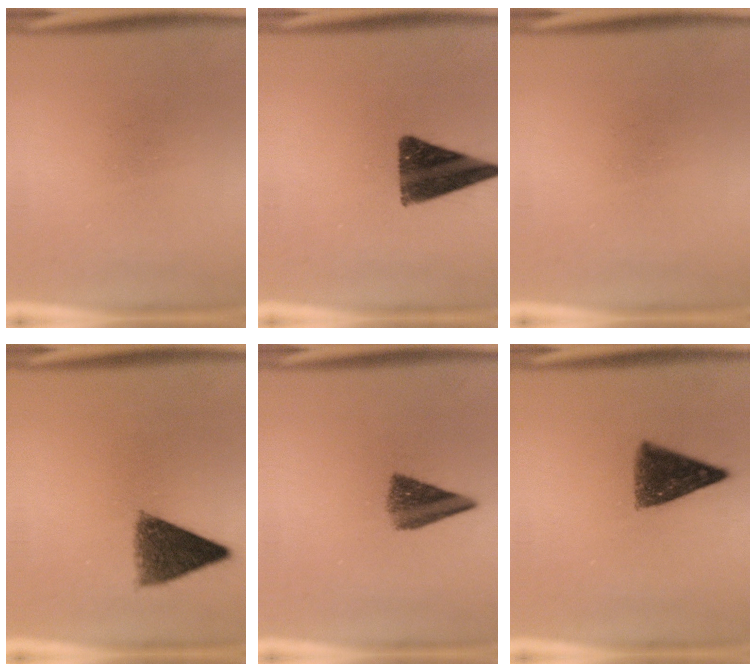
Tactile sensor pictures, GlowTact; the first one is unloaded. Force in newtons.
{"total": 12.2}
{"total": 0.0}
{"total": 8.4}
{"total": 6.4}
{"total": 8.4}